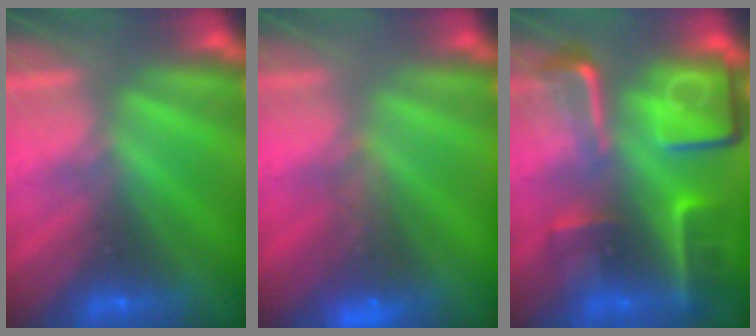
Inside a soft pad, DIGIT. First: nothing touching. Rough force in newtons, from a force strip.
{"total": 8.2}
{"total": 7.7}